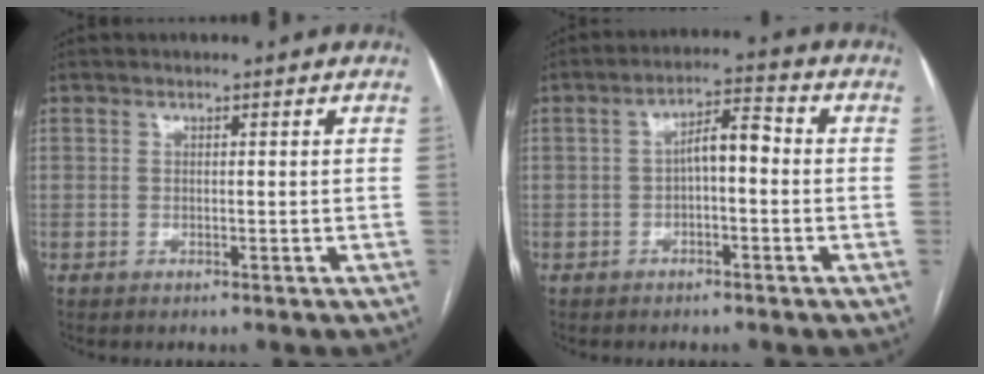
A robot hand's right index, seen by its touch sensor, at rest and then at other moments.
{"total": 5.2, "force": [-0.3, 1.7, 5.0], "torque": [-0.083, 0.027, -0.007]}